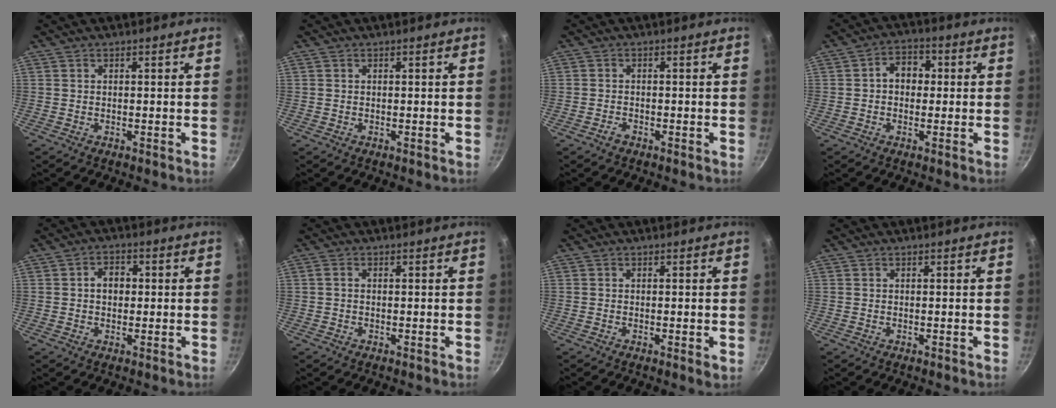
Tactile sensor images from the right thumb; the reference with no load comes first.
{"total": 0.0}
{"total": 1.4, "force": [-1.1, 0.7, 0.6], "torque": [-0.011, 0.009, -0.021]}
{"total": 5.7, "force": [0.4, 4.5, 3.5], "torque": [-0.020, 0.014, -0.005]}
{"total": 4.0, "force": [0.2, 3.1, 2.5], "torque": [-0.017, 0.009, -0.001]}
{"total": 1.0, "force": [0.0, 0.7, 0.7], "torque": [-0.014, 0.004, -0.001]}
{"total": 1.1, "force": [-0.2, 0.1, 1.1], "torque": [-0.017, -0.004, -0.005]}
{"total": 0.0}